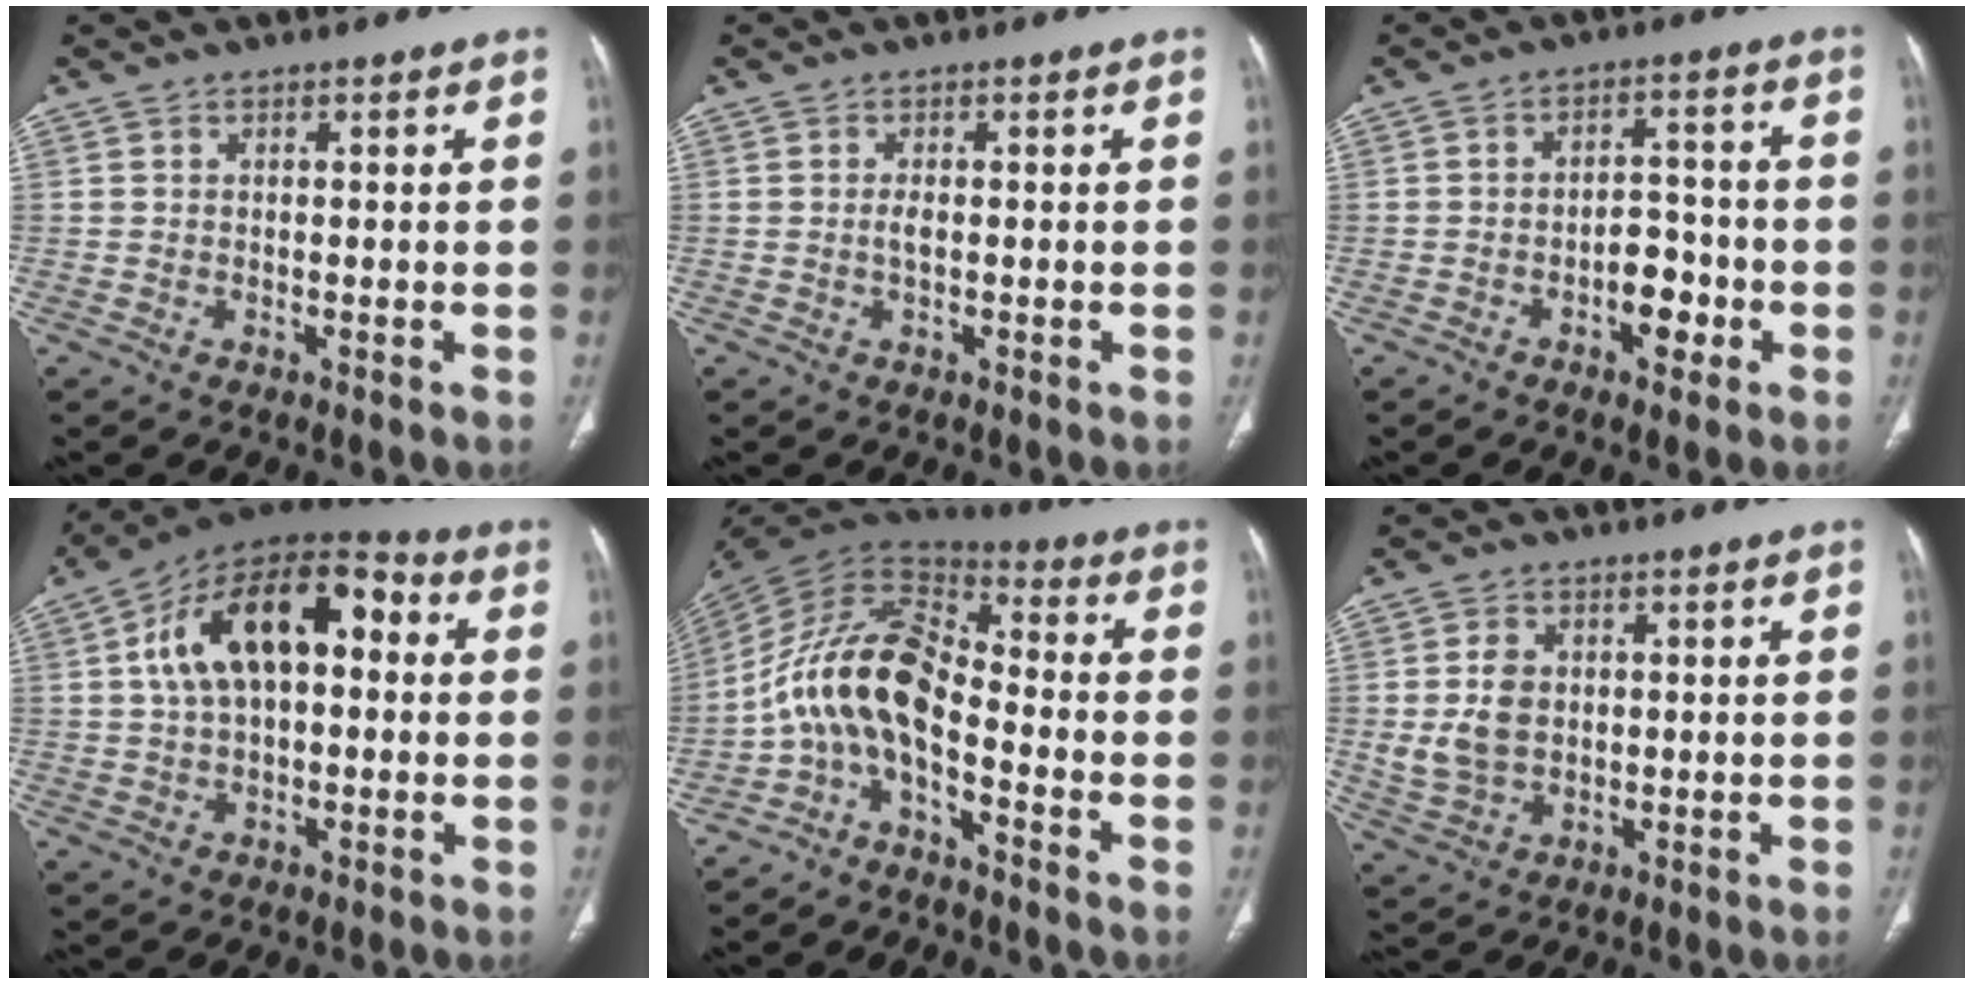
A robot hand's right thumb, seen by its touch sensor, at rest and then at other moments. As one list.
[{"total": 1.2, "force": [-0.1, 0.5, 1.1], "torque": [-0.024, 0.000, -0.002]}, {"total": 6.4, "force": [-2.5, 3.7, 4.5], "torque": [-0.043, 0.025, -0.039]}, {"total": 18.7, "force": [3.4, 10.4, 15.1], "torque": [-0.230, 0.039, 0.046]}, {"total": 12.6, "force": [-5.1, 5.9, 9.9], "torque": [-0.190, 0.088, -0.109]}, {"total": 7.5, "force": [0.8, 5.7, 4.9], "torque": [-0.083, -0.004, 0.026]}]